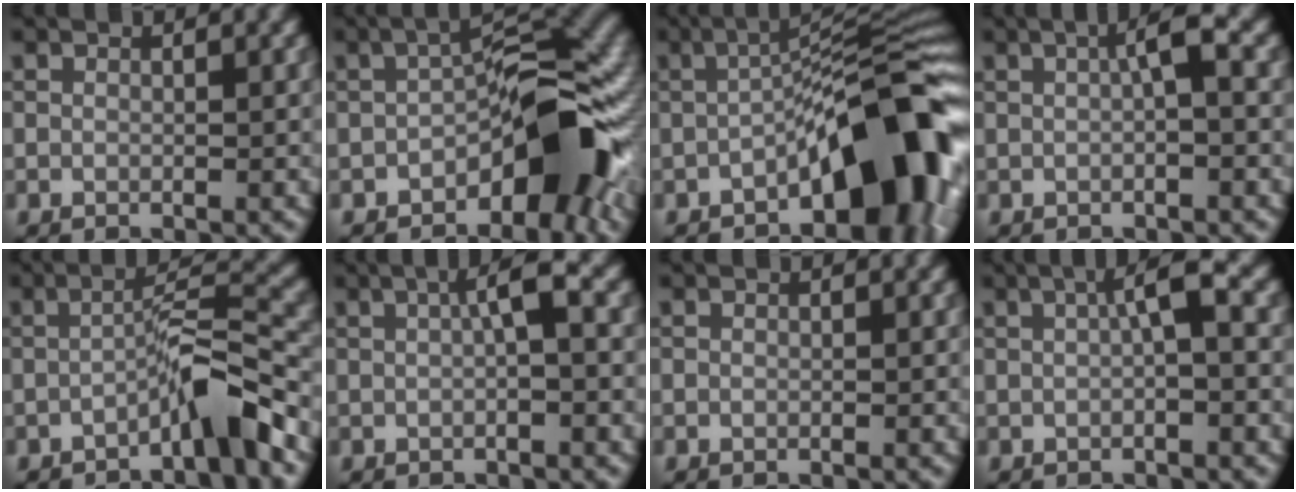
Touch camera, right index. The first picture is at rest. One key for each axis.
{"total": 8.7, "fx": -3.5, "fy": 3.7, "fz": 7.0, "tx": -0.073, "ty": 0.021, "tz": -0.070}
{"total": 10.9, "fx": -4.4, "fy": 3.7, "fz": 9.3, "tx": -0.112, "ty": 0.023, "tz": -0.076}
{"total": 2.3, "fx": 0.3, "fy": 0.3, "fz": 2.2, "tx": -0.037, "ty": 0.011, "tz": 0.004}
{"total": 4.8, "fx": -2.7, "fy": 0.5, "fz": 3.9, "tx": -0.062, "ty": 0.022, "tz": -0.055}
{"total": 2.7, "fx": 0.5, "fy": 0.4, "fz": 2.6, "tx": -0.041, "ty": 0.013, "tz": 0.005}
{"total": 0.0}
{"total": 2.8, "fx": 0.5, "fy": 0.4, "fz": 2.8, "tx": -0.044, "ty": 0.013, "tz": 0.005}